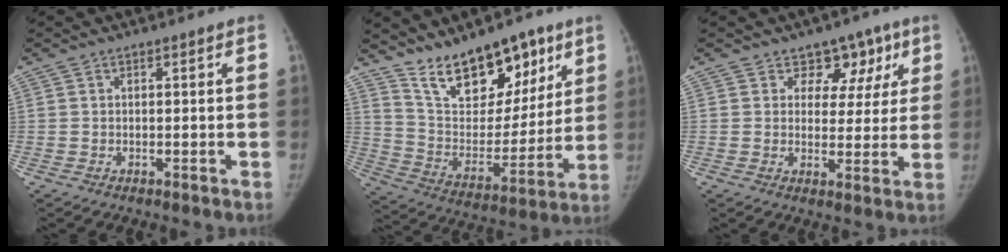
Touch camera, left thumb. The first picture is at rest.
{"total": 18.5, "force": [12.9, 9.2, 9.5], "torque": [-0.091, -0.074, 0.225]}
{"total": 7.5, "force": [4.4, 5.7, 2.0], "torque": [0.027, -0.012, 0.054]}